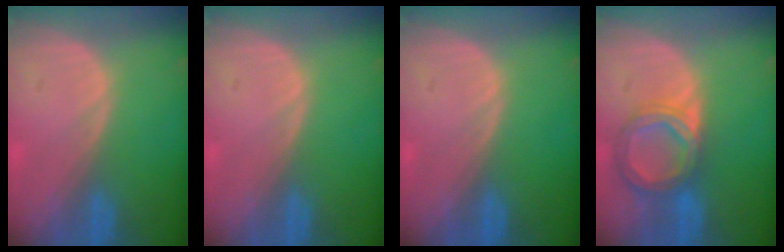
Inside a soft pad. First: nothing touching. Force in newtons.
{"total": 0.0}
{"total": 0.0}
{"total": 6.8, "press": 6.2, "slide": 2.6}